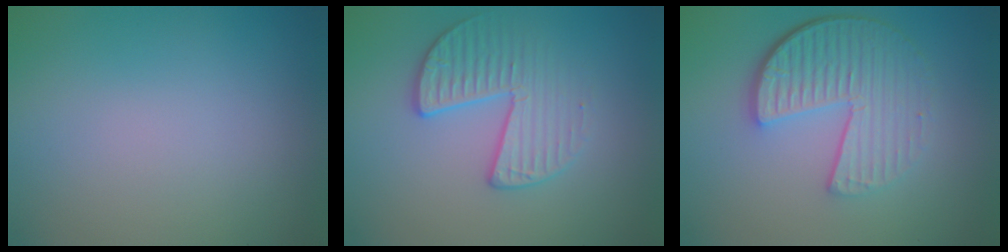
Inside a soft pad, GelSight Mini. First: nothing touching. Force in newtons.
{"total": 3.3, "press": 3.0, "slide": 1.3}
{"total": 6.3, "press": 4.4, "slide": 4.4}